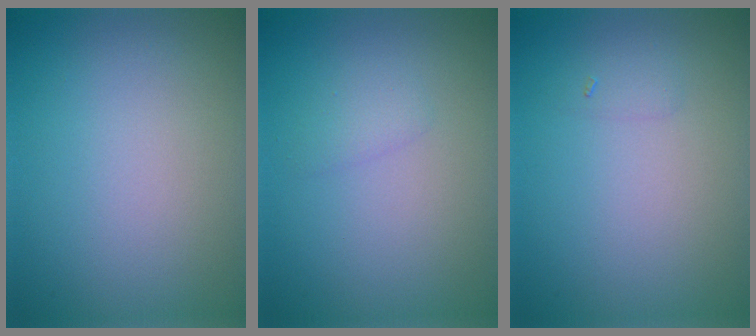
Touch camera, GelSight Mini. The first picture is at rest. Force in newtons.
{"total": 1.0, "press": 1.0, "slide": 0.1}
{"total": 0.6, "press": 0.6, "slide": 0.0}